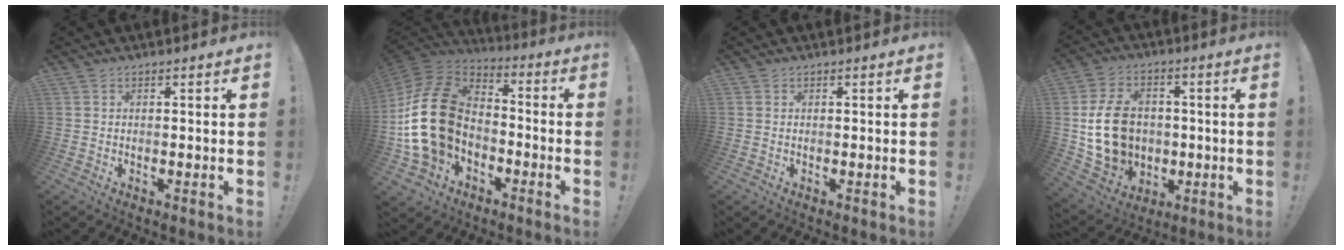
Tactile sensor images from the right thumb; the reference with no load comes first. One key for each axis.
{"total": 22.3, "fx": -2.0, "fy": 15.9, "fz": 15.5, "tx": -0.310, "ty": 0.023, "tz": -0.026}
{"total": 0.0}
{"total": 15.6, "fx": -0.1, "fy": 12.5, "fz": 9.3, "tx": -0.167, "ty": 0.003, "tz": 0.006}